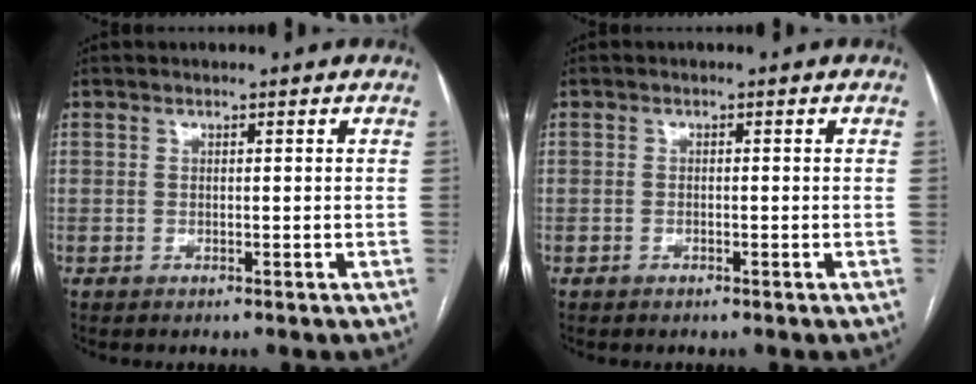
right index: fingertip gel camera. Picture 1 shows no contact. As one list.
[{"total": 0.6, "force": [-0.4, 0.4, 0.3], "torque": [-0.008, 0.001, -0.005]}]